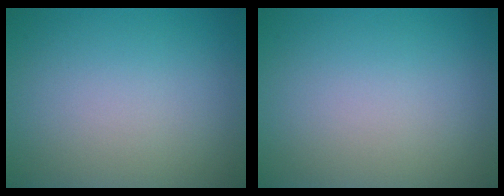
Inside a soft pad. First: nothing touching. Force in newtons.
{"total": 0.0}